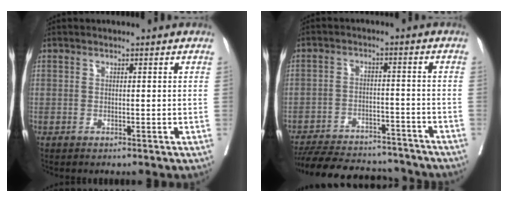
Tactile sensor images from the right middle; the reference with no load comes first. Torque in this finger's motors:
{"motor_torque": [0.18, -1.70, 0.00, 0.00]}